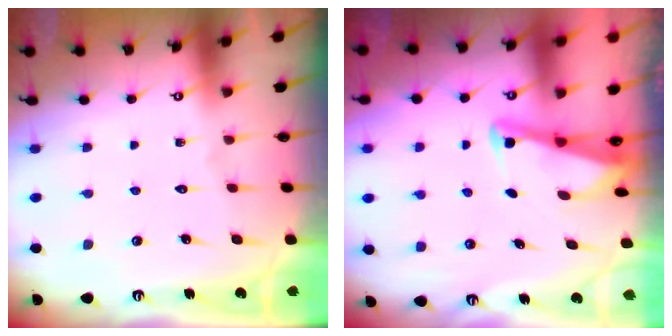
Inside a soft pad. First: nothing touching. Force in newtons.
{"total": 2.9, "press": 2.8, "slide": 0.3}